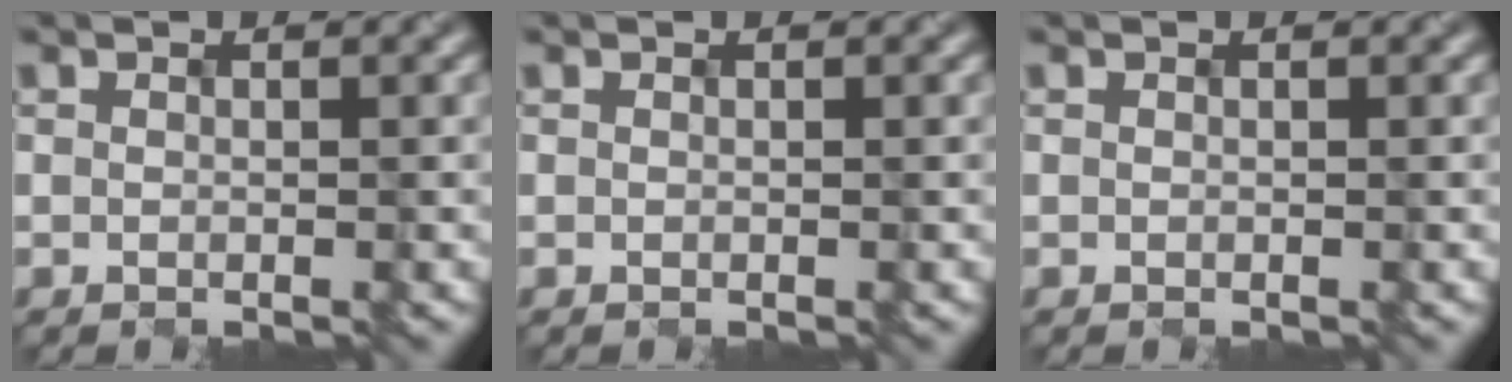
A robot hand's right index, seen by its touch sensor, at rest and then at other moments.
{"total": 0.0}
{"total": 0.0}